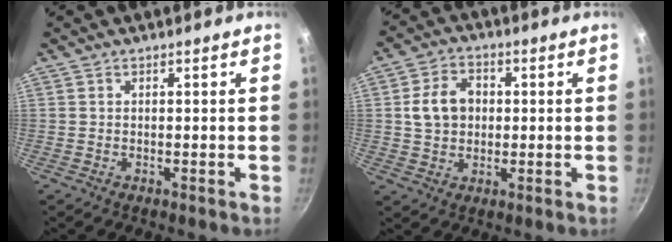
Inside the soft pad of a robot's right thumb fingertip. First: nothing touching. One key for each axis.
{"total": 8.3, "fx": 0.9, "fy": 6.5, "fz": 5.1, "tx": -0.075, "ty": 0.011, "tz": 0.012}